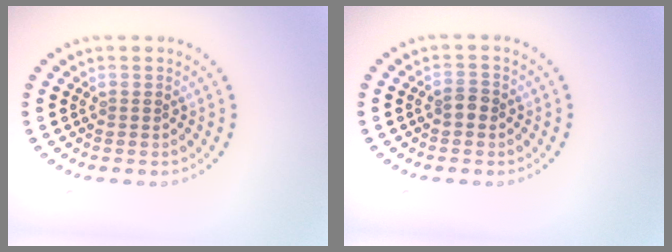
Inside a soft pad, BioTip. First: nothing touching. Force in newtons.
{"total": 1.3, "press": 1.2, "slide": 0.3}